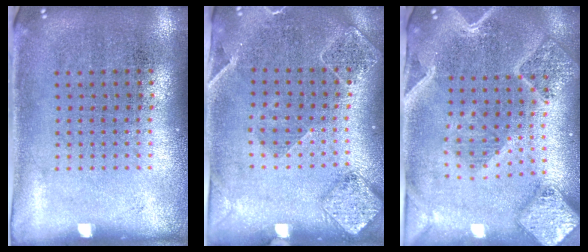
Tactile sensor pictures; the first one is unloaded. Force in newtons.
{"total": 1.6, "press": 1.6, "slide": 0.3}
{"total": 2.9, "press": 2.5, "slide": 1.4}